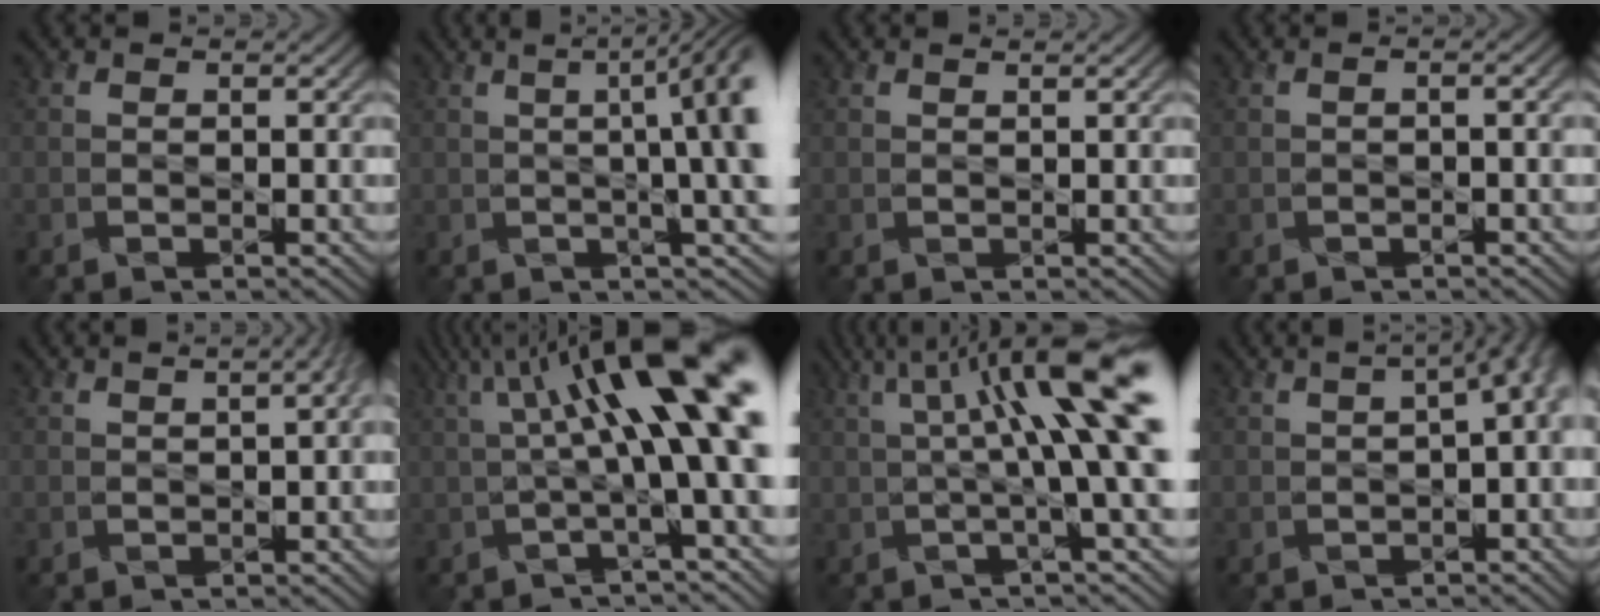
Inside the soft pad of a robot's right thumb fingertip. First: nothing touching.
{"total": 10.6, "force": [0.9, 2.6, 10.3], "torque": [-0.105, 0.026, 0.008]}
{"total": 0.5, "force": [0.4, -0.1, 0.3], "torque": [-0.007, 0.001, 0.007]}
{"total": 1.4, "force": [-0.3, 0.3, 1.3], "torque": [-0.022, 0.000, -0.006]}
{"total": 4.7, "force": [1.3, 1.7, 4.2], "torque": [-0.041, 0.017, 0.006]}
{"total": 15.1, "force": [3.8, 3.4, 14.2], "torque": [-0.213, 0.020, 0.066]}
{"total": 12.5, "force": [2.5, 2.1, 12.0], "torque": [-0.171, 0.011, 0.042]}
{"total": 6.7, "force": [0.5, 2.6, 6.2], "torque": [-0.079, 0.009, 0.015]}